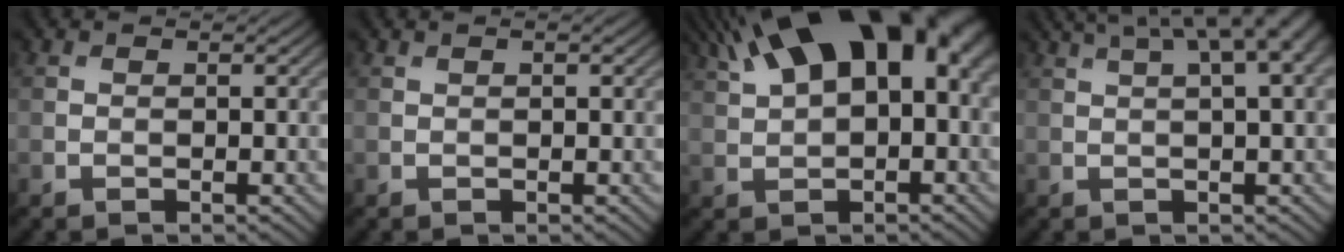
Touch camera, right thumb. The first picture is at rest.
{"total": 0.8, "force": [0.5, 0.0, 0.7], "torque": [-0.008, 0.004, 0.008]}
{"total": 18.5, "force": [7.6, 9.1, 14.2], "torque": [-0.218, 0.069, 0.109]}
{"total": 10.3, "force": [4.8, 2.8, 8.7], "torque": [-0.129, 0.038, 0.064]}